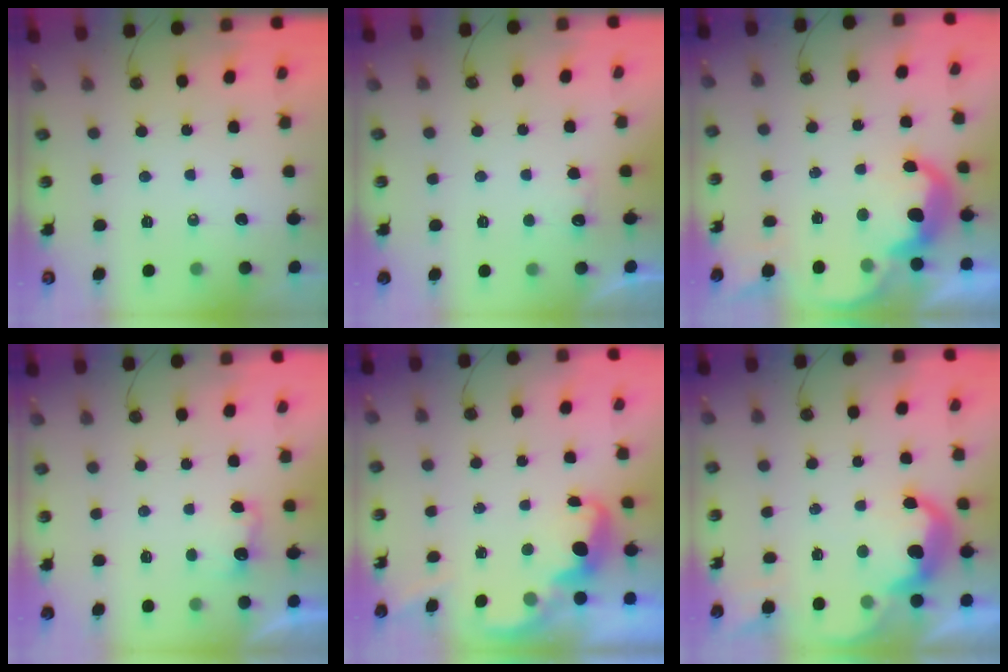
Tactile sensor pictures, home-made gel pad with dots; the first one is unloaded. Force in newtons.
{"total": 4.7, "press": 4.6, "slide": 1.0}
{"total": 7.7, "press": 7.7, "slide": 0.7}
{"total": 2.7, "press": 2.5, "slide": 0.9}
{"total": 2.7, "press": 2.6, "slide": 0.8}
{"total": 7.9, "press": 7.9, "slide": 0.8}